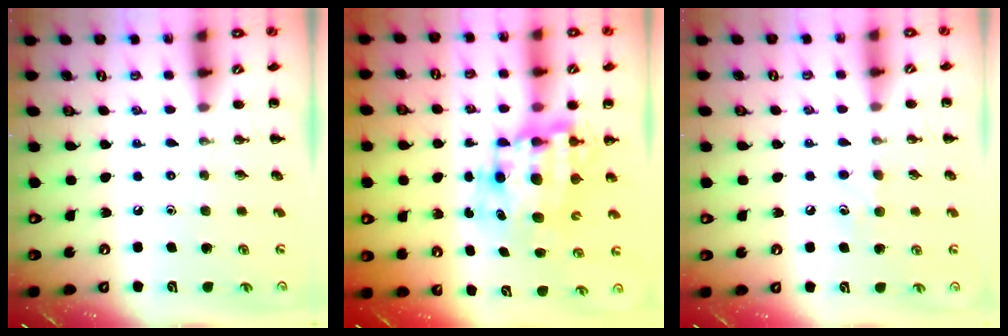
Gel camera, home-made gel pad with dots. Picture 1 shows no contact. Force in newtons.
{"total": 10.1, "press": 9.8, "slide": 2.6}
{"total": 5.5, "press": 5.3, "slide": 1.4}